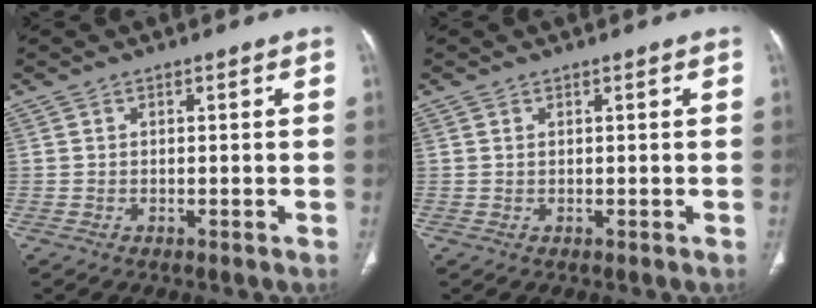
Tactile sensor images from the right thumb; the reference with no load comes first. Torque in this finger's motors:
{"motor_torque": [0.19, -0.02, -0.10, -0.26, 0.03]}